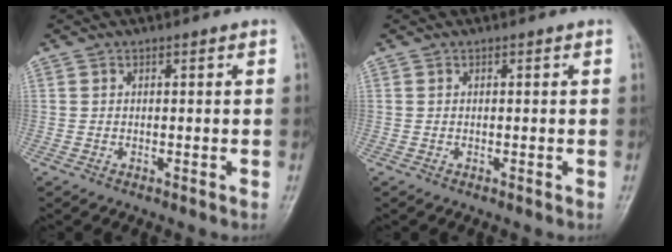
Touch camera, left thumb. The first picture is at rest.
{"total": 0.0}